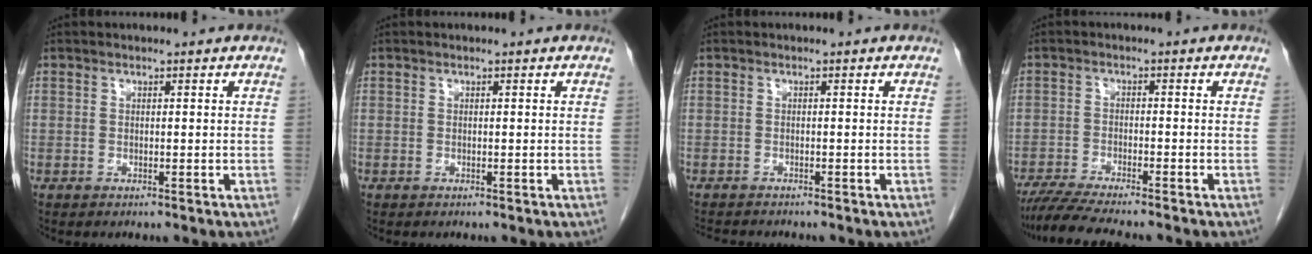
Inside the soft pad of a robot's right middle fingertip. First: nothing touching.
{"total": 0.0}
{"total": 3.6, "force": [-3.4, 0.4, 1.0], "torque": [-0.016, -0.012, -0.052]}
{"total": 8.1, "force": [-7.1, -0.1, 3.9], "torque": [-0.068, -0.022, -0.117]}